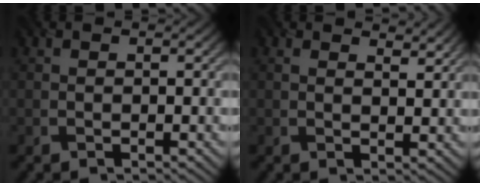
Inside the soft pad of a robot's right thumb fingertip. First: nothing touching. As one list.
[{"total": 3.6, "force": [2.7, 1.4, 2.0], "torque": [-0.041, -0.005, 0.046]}]